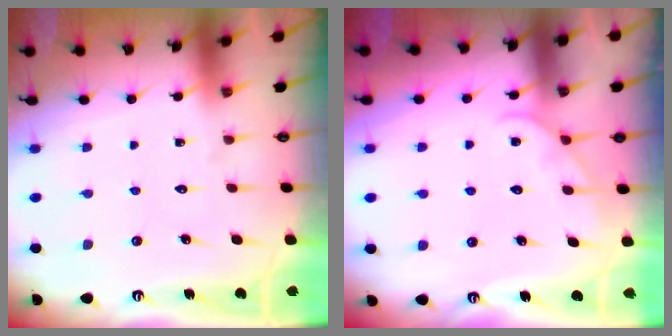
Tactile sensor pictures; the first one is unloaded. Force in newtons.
{"total": 5.1, "press": 5.1, "slide": 0.4}